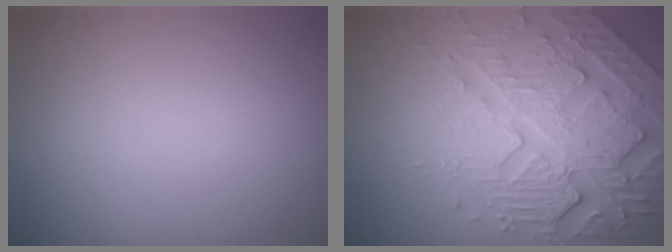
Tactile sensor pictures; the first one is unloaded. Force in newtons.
{"total": 6.9, "press": 5.5, "slide": 4.2}